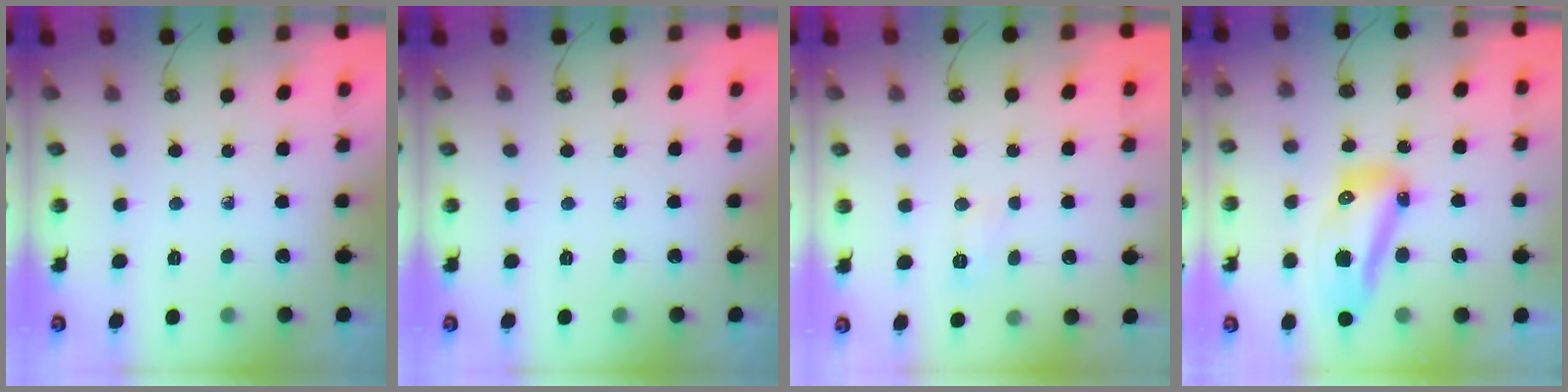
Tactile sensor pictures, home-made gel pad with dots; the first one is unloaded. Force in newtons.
{"total": 0.0}
{"total": 6.7, "press": 4.7, "slide": 4.8}
{"total": 13.2, "press": 13.1, "slide": 1.4}